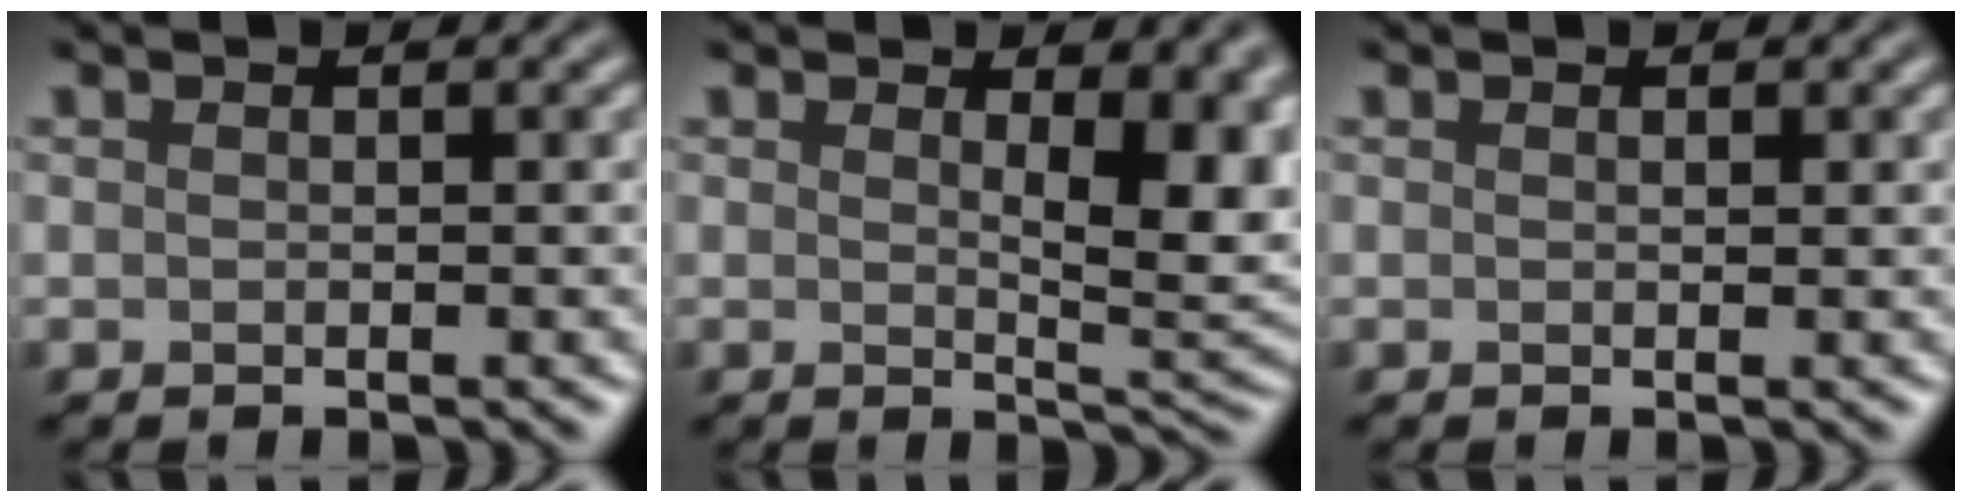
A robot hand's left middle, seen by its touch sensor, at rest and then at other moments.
{"total": 5.9, "force": [1.5, 2.1, 5.3], "torque": [-0.062, -0.011, 0.031]}
{"total": 0.0}